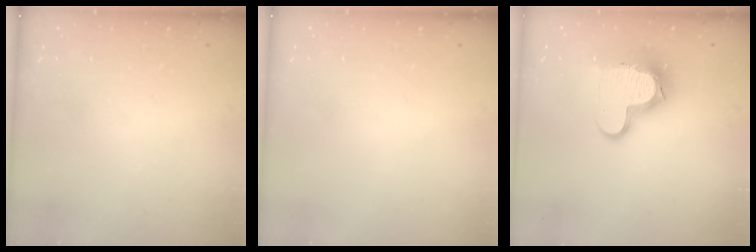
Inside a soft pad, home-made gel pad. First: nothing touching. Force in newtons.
{"total": 0.0}
{"total": 14.0, "press": 14.0, "slide": 1.0}